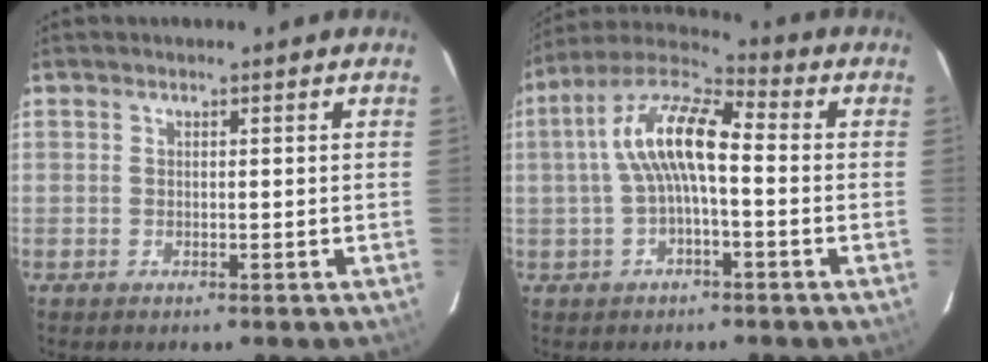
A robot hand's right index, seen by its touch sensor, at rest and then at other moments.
{"total": 11.2, "force": [-0.3, 3.7, 10.6], "torque": [-0.209, 0.026, -0.012]}